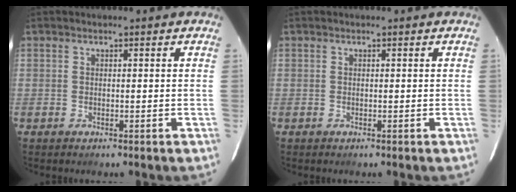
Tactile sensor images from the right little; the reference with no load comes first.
{"total": 0.0}